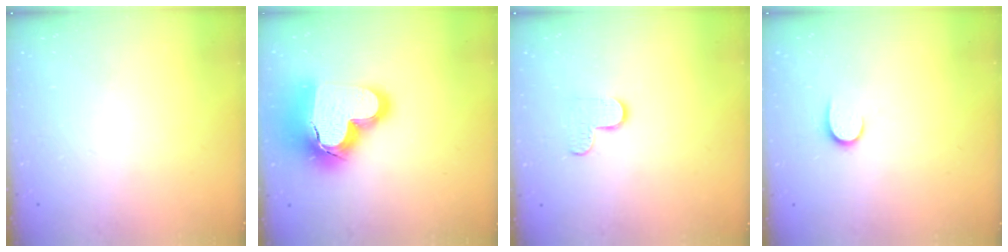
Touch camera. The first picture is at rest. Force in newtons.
{"total": 22.8, "press": 22.6, "slide": 2.2}
{"total": 5.6, "press": 5.5, "slide": 0.4}
{"total": 6.5, "press": 6.5, "slide": 0.7}